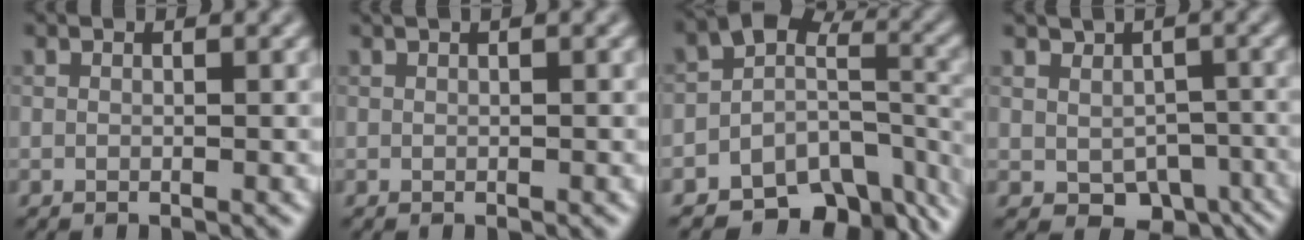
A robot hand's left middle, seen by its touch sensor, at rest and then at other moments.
{"total": 1.6, "force": [0.8, 0.5, 1.2], "torque": [-0.016, 0.003, 0.005]}
{"total": 9.4, "force": [-5.2, 6.3, 4.5], "torque": [-0.062, -0.011, -0.080]}
{"total": 5.5, "force": [-1.1, 4.6, 3.0], "torque": [-0.027, -0.018, -0.009]}